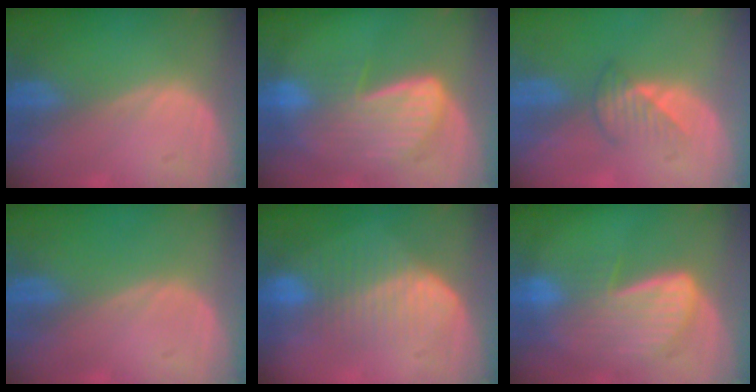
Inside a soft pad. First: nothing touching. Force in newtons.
{"total": 8.2, "press": 7.5, "slide": 3.4}
{"total": 3.4, "press": 3.2, "slide": 1.3}
{"total": 0.0}
{"total": 6.9, "press": 6.7, "slide": 1.5}
{"total": 8.2, "press": 7.5, "slide": 3.4}